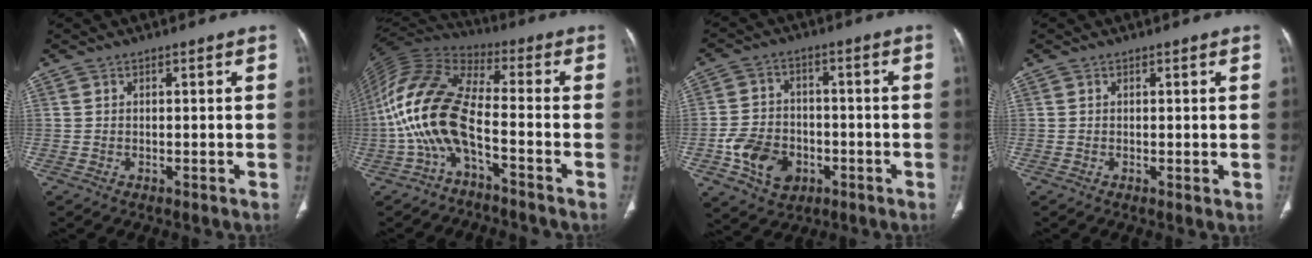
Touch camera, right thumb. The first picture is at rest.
{"total": 14.1, "force": [-4.6, 5.1, 12.3], "torque": [-0.268, 0.071, -0.103]}
{"total": 10.3, "force": [-3.6, 7.8, 5.6], "torque": [-0.080, 0.017, -0.058]}
{"total": 0.7, "force": [0.1, 0.2, 0.7], "torque": [-0.018, -0.005, 0.000]}